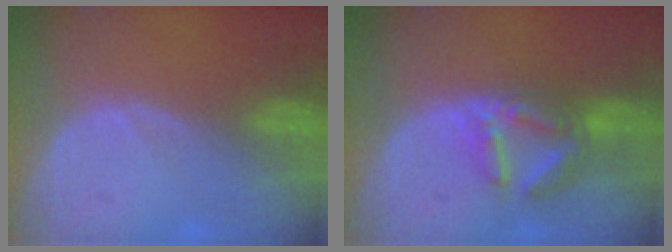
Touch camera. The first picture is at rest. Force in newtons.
{"total": 7.2, "press": 6.3, "slide": 3.5}